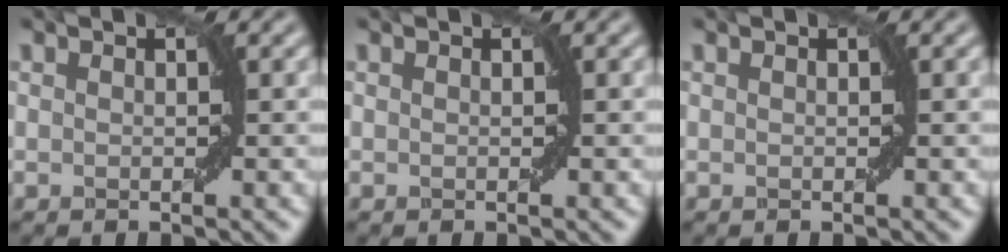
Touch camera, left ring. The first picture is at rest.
{"total": 0.0}
{"total": 0.0}